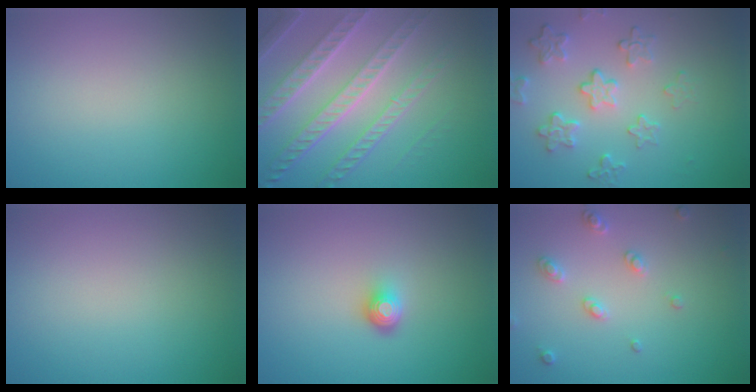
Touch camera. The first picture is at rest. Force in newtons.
{"total": 8.0, "press": 5.4, "slide": 5.9}
{"total": 3.9, "press": 3.2, "slide": 2.2}
{"total": 0.0}
{"total": 2.0, "press": 1.4, "slide": 1.4}
{"total": 2.2, "press": 2.1, "slide": 0.6}